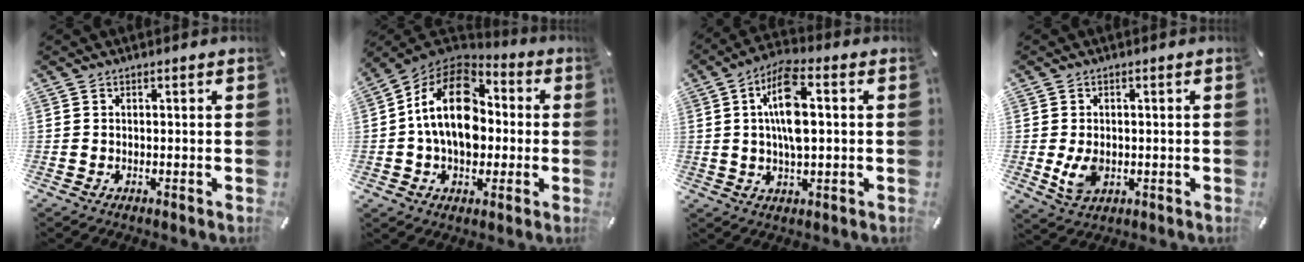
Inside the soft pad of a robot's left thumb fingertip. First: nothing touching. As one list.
[{"total": 18.0, "force": [0.4, 13.0, 12.5], "torque": [-0.234, 0.012, 0.003]}, {"total": 11.8, "force": [1.7, 4.8, 10.6], "torque": [-0.206, 0.002, 0.028]}, {"total": 5.8, "force": [-0.7, 4.1, 4.1], "torque": [-0.089, -0.005, -0.014]}]